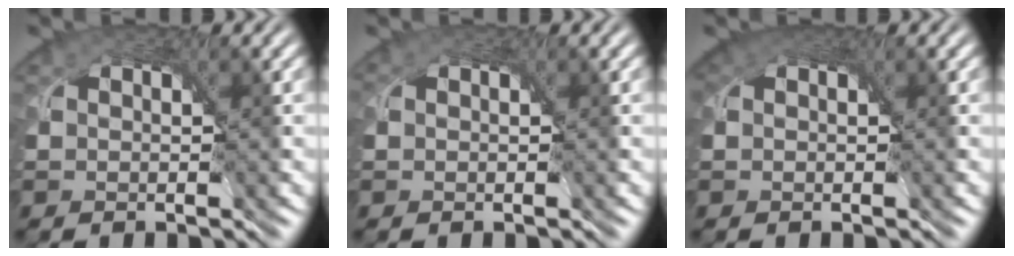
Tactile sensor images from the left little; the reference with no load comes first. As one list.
[{"total": 0.5, "force": [0.2, 0.4, 0.3], "torque": [-0.007, 0.001, 0.002]}, {"total": 2.3, "force": [1.2, 1.5, 1.3], "torque": [-0.025, 0.005, 0.013]}]